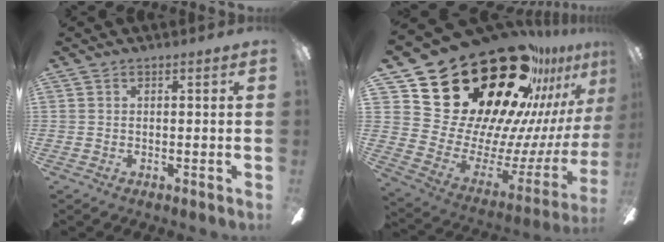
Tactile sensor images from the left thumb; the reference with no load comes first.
{"total": 37.0, "force": [23.8, 19.3, 20.7], "torque": [-0.281, -0.207, 0.482]}